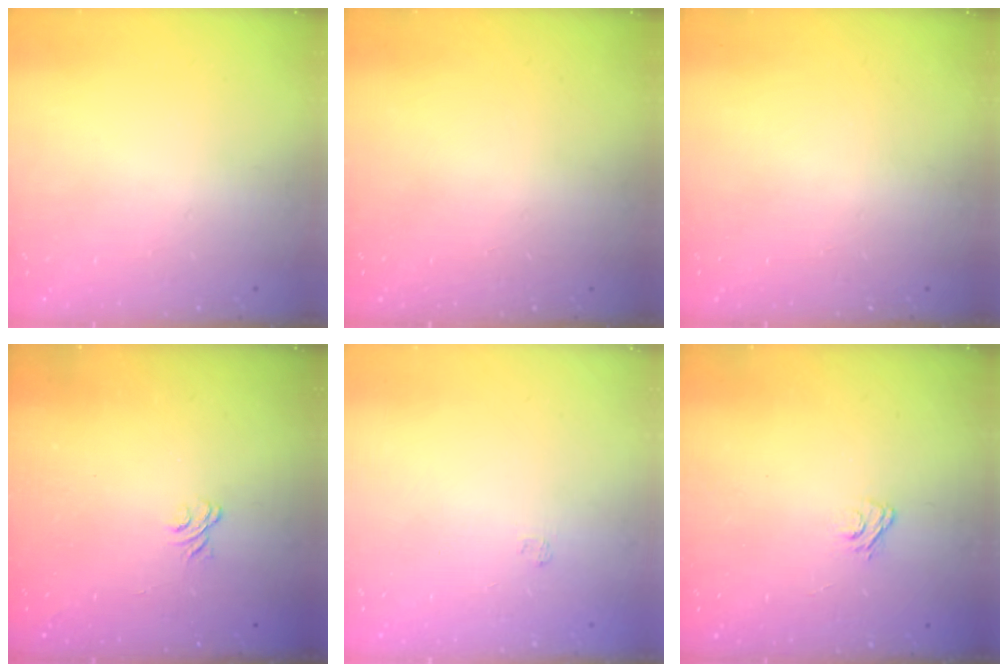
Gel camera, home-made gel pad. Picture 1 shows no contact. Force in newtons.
{"total": 0.0}
{"total": 0.0}
{"total": 1.9, "press": 1.5, "slide": 1.1}
{"total": 1.7, "press": 1.2, "slide": 1.1}
{"total": 2.9, "press": 2.6, "slide": 1.2}